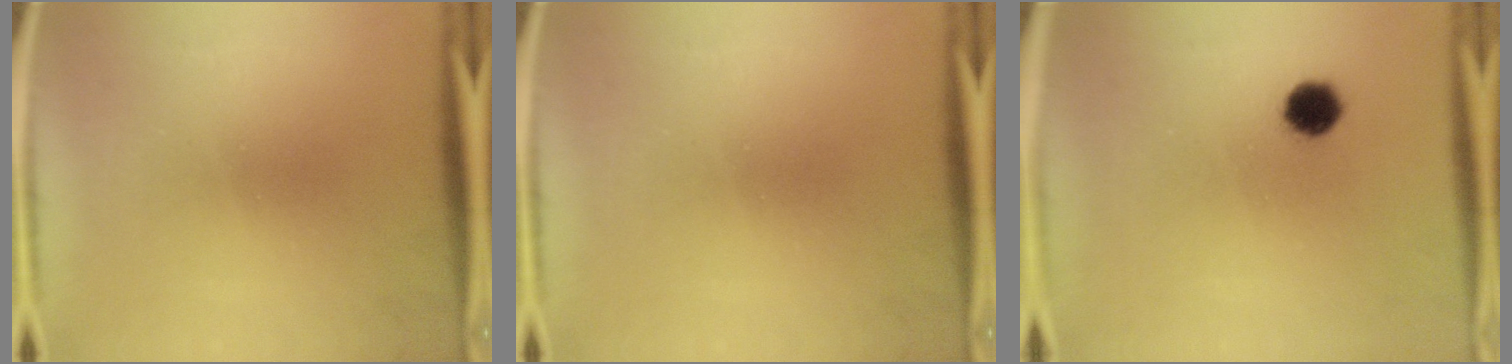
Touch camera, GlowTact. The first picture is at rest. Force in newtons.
{"total": 0.0}
{"total": 5.1}